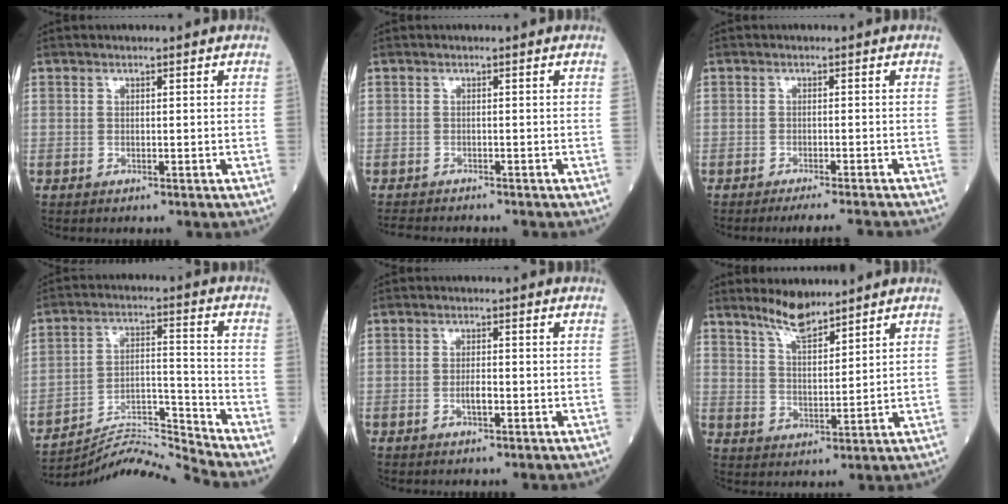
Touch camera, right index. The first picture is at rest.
{"total": 3.1, "force": [-3.0, 0.7, 0.6], "torque": [-0.010, -0.010, -0.049]}
{"total": 6.7, "force": [-6.2, -0.6, 2.5], "torque": [-0.019, -0.016, -0.085]}
{"total": 10.9, "force": [-10.4, -3.4, 0.1], "torque": [-0.007, 0.034, -0.185]}
{"total": 1.9, "force": [-0.7, 0.5, 1.7], "torque": [-0.030, 0.002, -0.012]}
{"total": 5.8, "force": [5.1, 1.0, 2.6], "torque": [-0.057, -0.003, 0.099]}